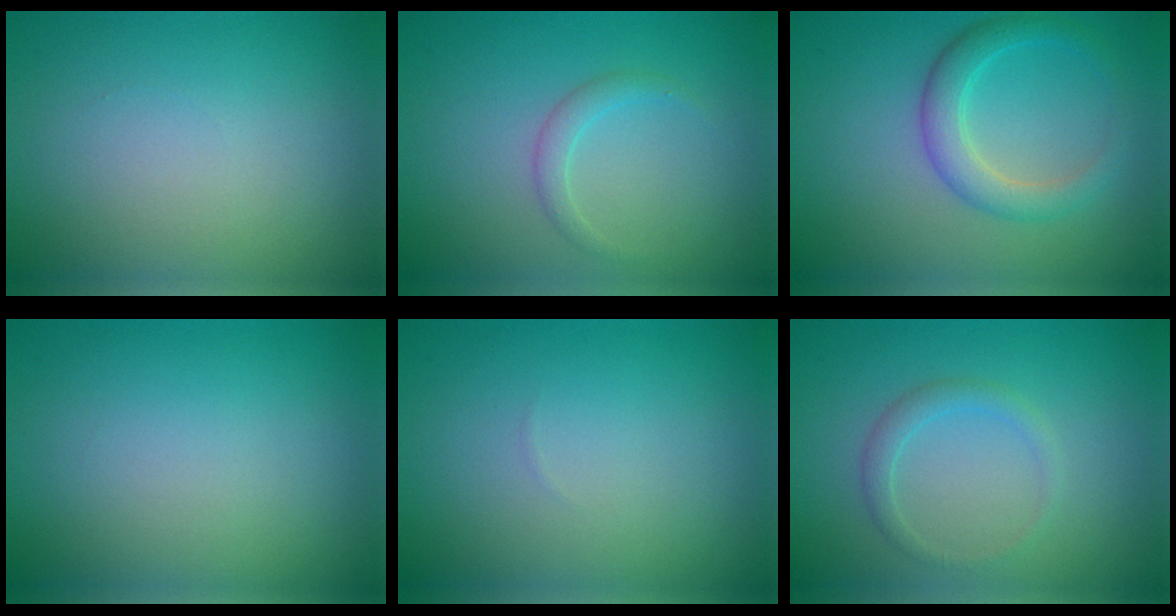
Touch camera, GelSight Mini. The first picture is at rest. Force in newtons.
{"total": 1.3, "press": 1.2, "slide": 0.2}
{"total": 3.2, "press": 3.2, "slide": 0.1}
{"total": 0.0}
{"total": 0.0}
{"total": 1.5, "press": 1.5, "slide": 0.1}